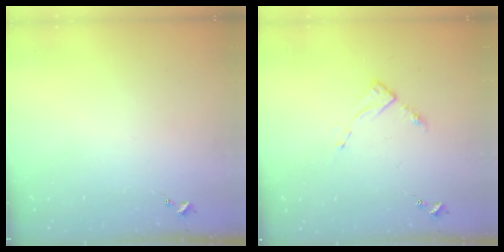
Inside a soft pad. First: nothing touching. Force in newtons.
{"total": 2.8, "press": 2.8, "slide": 0.4}